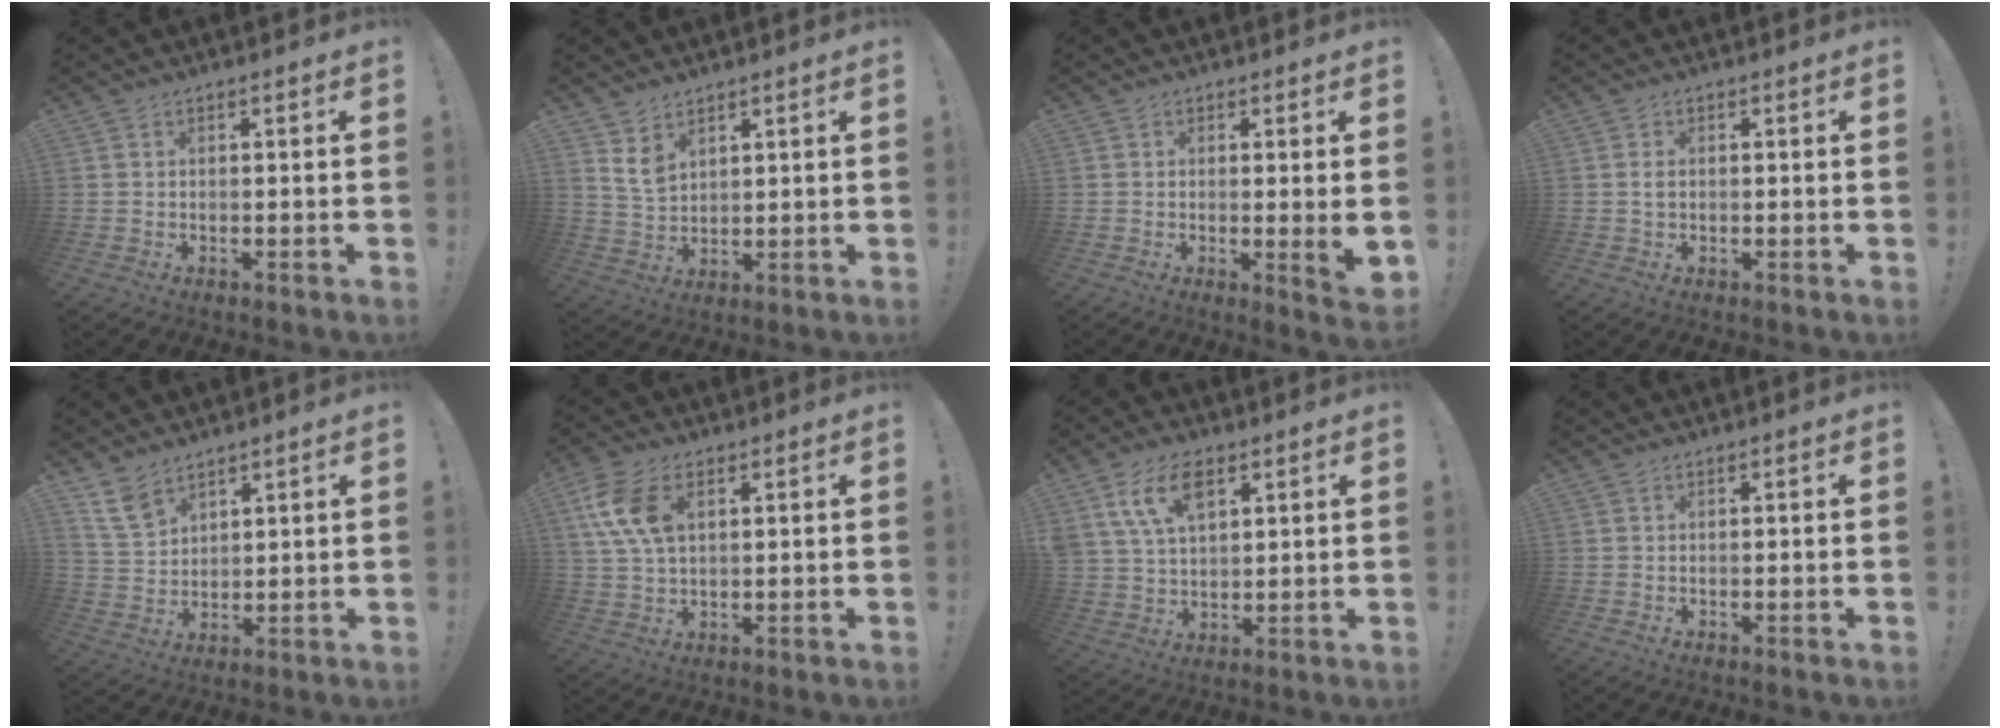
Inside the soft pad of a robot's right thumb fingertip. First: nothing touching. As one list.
[{"total": 6.0, "force": [3.9, 3.4, 3.1], "torque": [-0.047, -0.022, 0.073]}, {"total": 4.8, "force": [0.1, 0.1, 4.8], "torque": [-0.055, -0.018, 0.004]}, {"total": 1.3, "force": [0.1, 0.9, 0.9], "torque": [-0.017, 0.003, 0.001]}, {"total": 8.4, "force": [6.2, 4.6, 3.3], "torque": [-0.061, -0.033, 0.124]}, {"total": 11.6, "force": [4.3, 6.8, 8.4], "torque": [-0.166, -0.001, 0.080]}, {"total": 11.2, "force": [5.8, 6.6, 7.0], "torque": [-0.135, -0.008, 0.109]}, {"total": 0.0}]